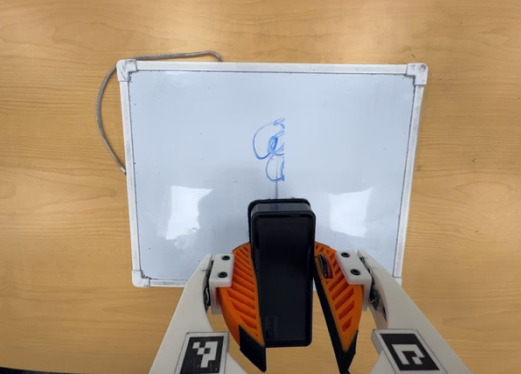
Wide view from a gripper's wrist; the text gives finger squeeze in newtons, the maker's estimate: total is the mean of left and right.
{"total": 11.7, "left": 10.5, "right": 12.9}